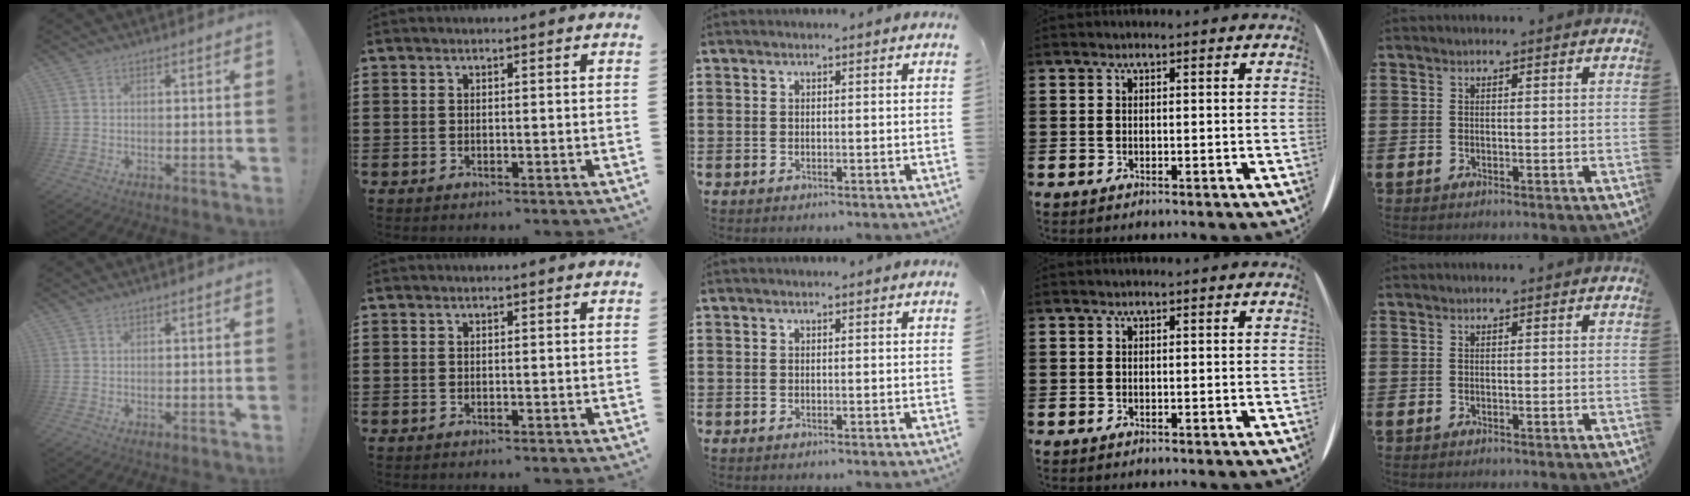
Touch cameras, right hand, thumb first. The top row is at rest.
{}